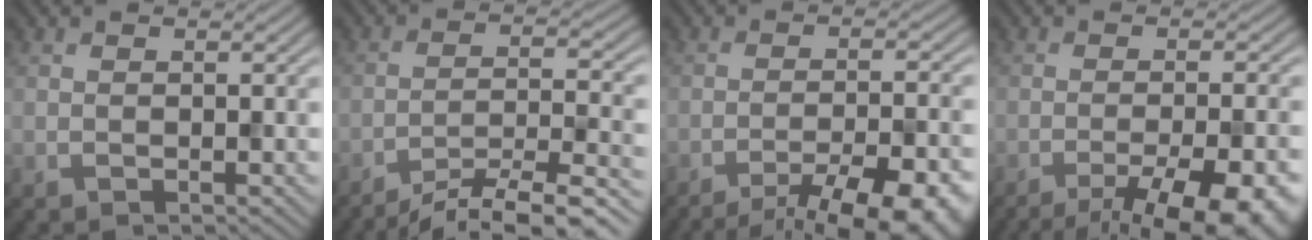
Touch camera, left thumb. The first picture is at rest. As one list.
[{"total": 11.7, "force": [-9.8, 1.9, 6.1], "torque": [-0.102, -0.006, -0.146]}, {"total": 12.9, "force": [-9.7, 3.3, 7.8], "torque": [-0.108, -0.006, -0.116]}, {"total": 13.1, "force": [-8.8, 3.8, 9.0], "torque": [-0.114, -0.008, -0.101]}]